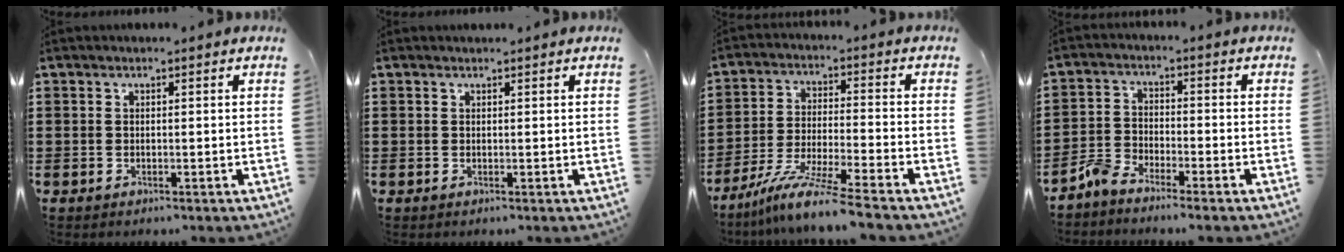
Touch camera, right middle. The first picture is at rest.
{"total": 0.0}
{"total": 9.0, "force": [-7.7, -0.5, 4.7], "torque": [-0.094, -0.011, -0.150]}
{"total": 3.7, "force": [-3.6, 0.5, 0.9], "torque": [-0.038, 0.002, -0.078]}